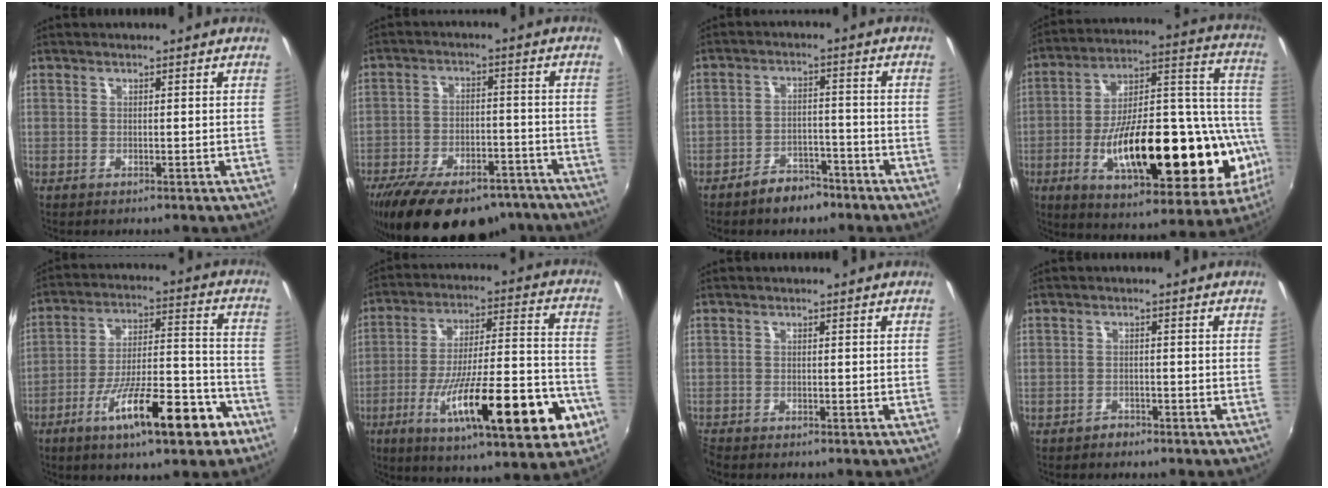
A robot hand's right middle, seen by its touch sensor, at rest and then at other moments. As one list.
[{"total": 23.8, "force": [-18.0, 10.2, 11.7], "torque": [-0.230, -0.012, -0.249]}, {"total": 5.8, "force": [-4.7, 2.8, 2.1], "torque": [-0.048, 0.016, -0.063]}, {"total": 31.6, "force": [-9.4, 11.8, 27.8], "torque": [-0.422, 0.010, -0.136]}, {"total": 17.3, "force": [-9.9, 4.3, 13.5], "torque": [-0.226, -0.006, -0.154]}, {"total": 24.9, "force": [-10.8, 5.5, 21.8], "torque": [-0.348, -0.040, -0.162]}, {"total": 1.6, "force": [-1.5, 0.3, 0.2], "torque": [-0.009, -0.011, -0.034]}, {"total": 1.7, "force": [-1.4, 0.9, -0.1], "torque": [-0.001, 0.005, -0.021]}]